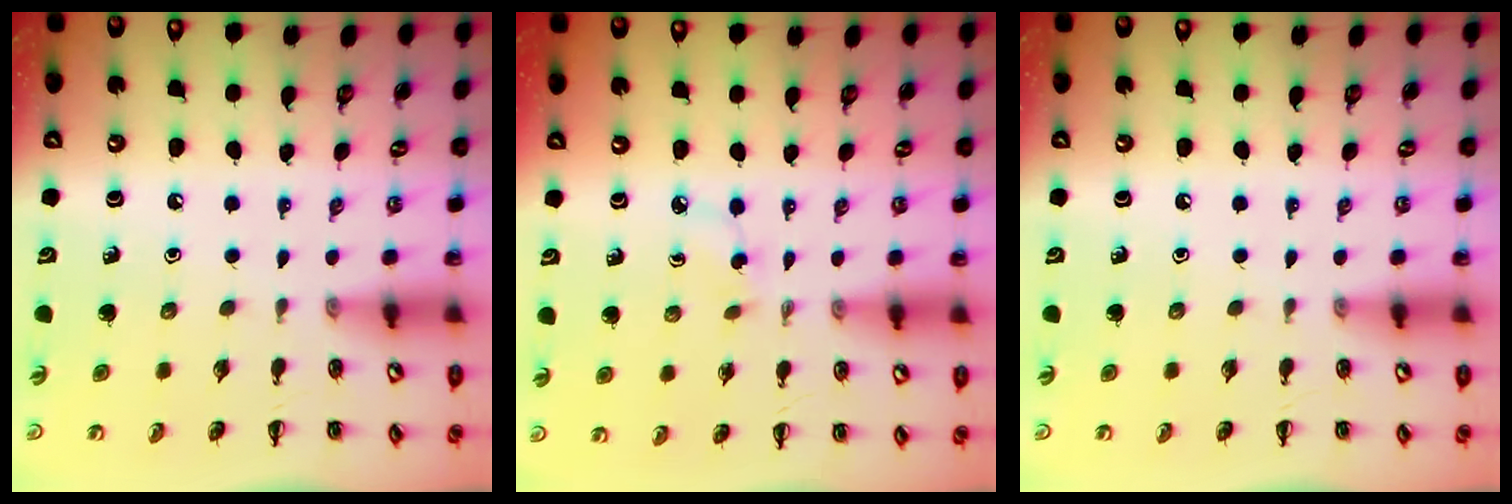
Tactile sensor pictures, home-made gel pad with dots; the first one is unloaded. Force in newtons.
{"total": 2.9, "press": 2.7, "slide": 1.1}
{"total": 0.0}